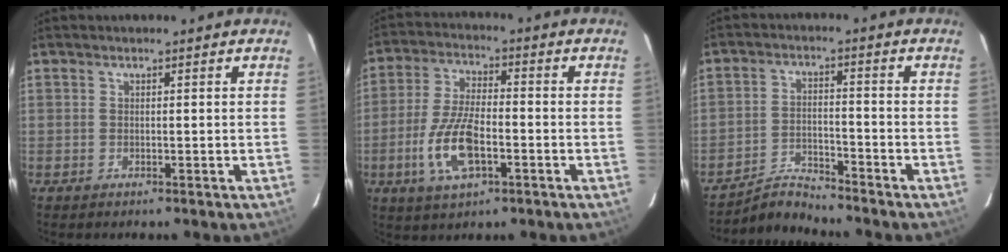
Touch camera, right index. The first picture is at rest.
{"total": 11.6, "force": [-3.9, 4.5, 9.9], "torque": [-0.210, -0.005, -0.072]}
{"total": 5.6, "force": [-5.5, -0.1, -0.5], "torque": [-0.004, 0.018, -0.103]}